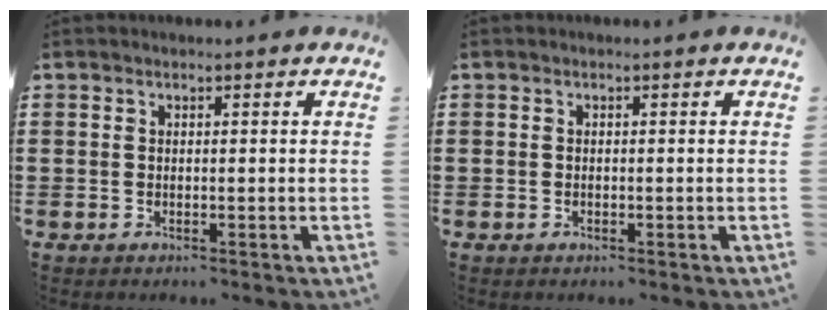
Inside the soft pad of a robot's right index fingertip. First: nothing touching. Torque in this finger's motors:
{"motor_torque": [-0.78, 0.71, -0.02, -0.01]}